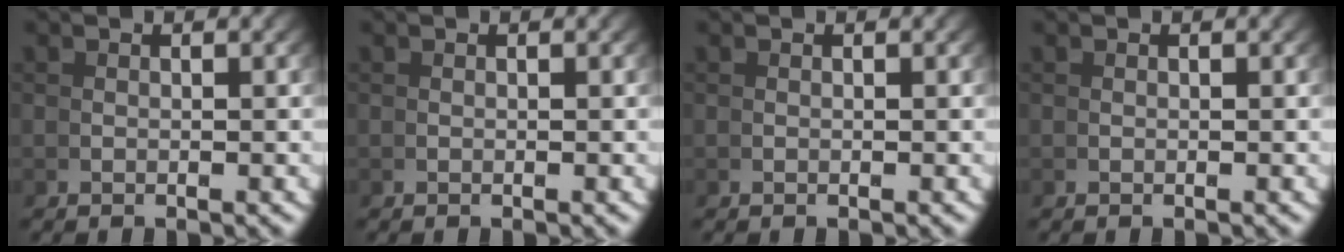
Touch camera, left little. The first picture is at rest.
{"total": 0.0}
{"total": 0.0}
{"total": 0.0}